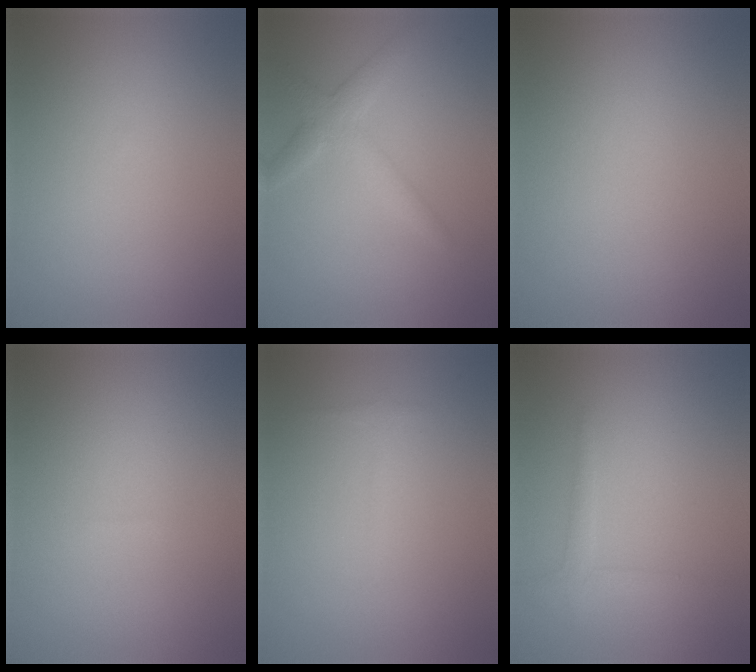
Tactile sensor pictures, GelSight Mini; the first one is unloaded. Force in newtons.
{"total": 2.8, "press": 2.8, "slide": 0.1}
{"total": 0.0}
{"total": 0.0}
{"total": 0.7, "press": 0.7, "slide": 0.1}
{"total": 1.4, "press": 1.4, "slide": 0.1}